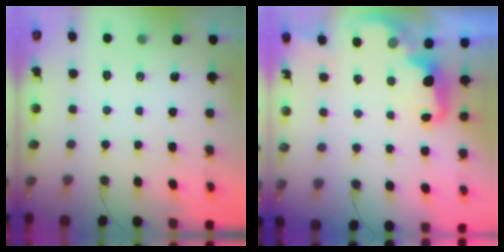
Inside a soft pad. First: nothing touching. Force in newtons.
{"total": 2.7, "press": 2.6, "slide": 0.7}